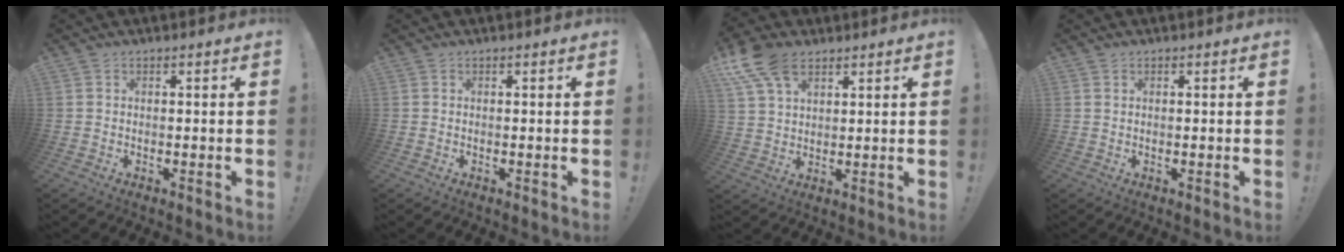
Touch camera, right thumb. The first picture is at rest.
{"total": 0.0}
{"total": 11.5, "force": [6.6, 6.5, 6.8], "torque": [-0.127, -0.021, 0.127]}
{"total": 0.6, "force": [0.4, 0.0, 0.4], "torque": [-0.005, -0.001, 0.008]}